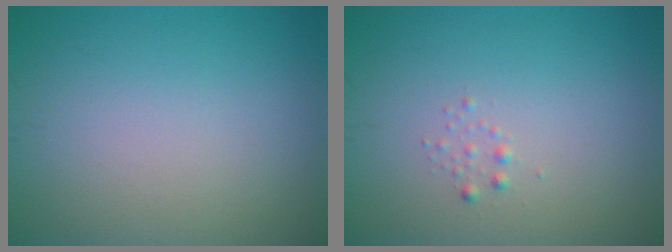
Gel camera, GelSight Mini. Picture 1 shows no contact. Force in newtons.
{"total": 0.6, "press": 0.6, "slide": 0.1}